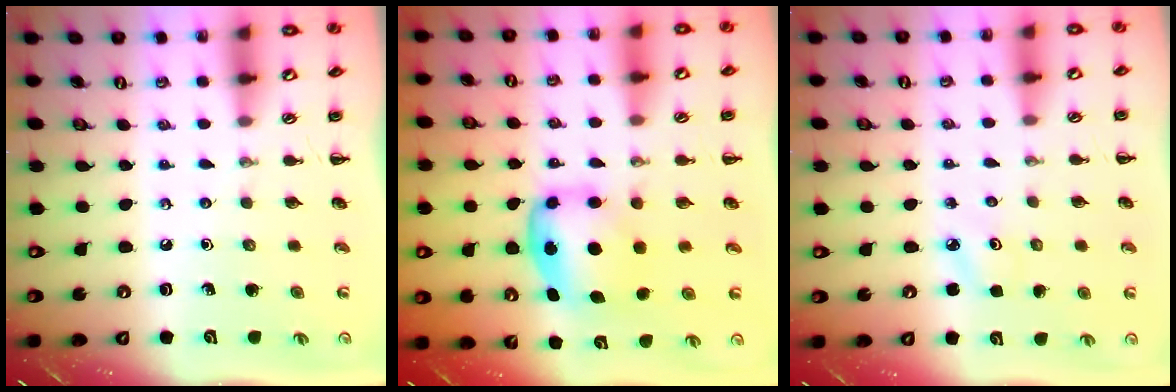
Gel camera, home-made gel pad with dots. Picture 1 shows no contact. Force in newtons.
{"total": 6.1, "press": 6.0, "slide": 0.8}
{"total": 2.4, "press": 2.3, "slide": 0.6}